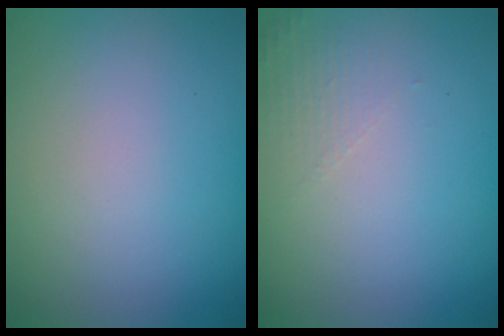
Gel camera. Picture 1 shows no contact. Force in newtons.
{"total": 1.3, "press": 1.2, "slide": 0.4}